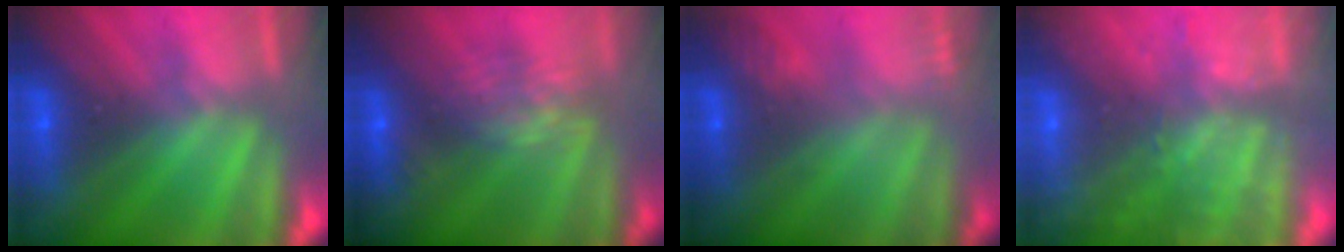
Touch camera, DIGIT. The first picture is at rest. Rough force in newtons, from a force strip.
{"total": 6.0}
{"total": 2.9}
{"total": 8.6}